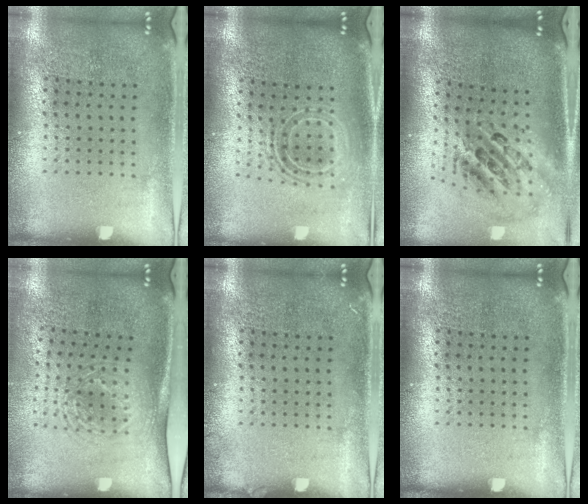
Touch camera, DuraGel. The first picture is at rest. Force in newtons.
{"total": 1.7, "press": 1.3, "slide": 1.0}
{"total": 2.5, "press": 1.8, "slide": 1.8}
{"total": 1.7, "press": 1.3, "slide": 1.1}
{"total": 0.6, "press": 0.6, "slide": 0.2}
{"total": 0.0}